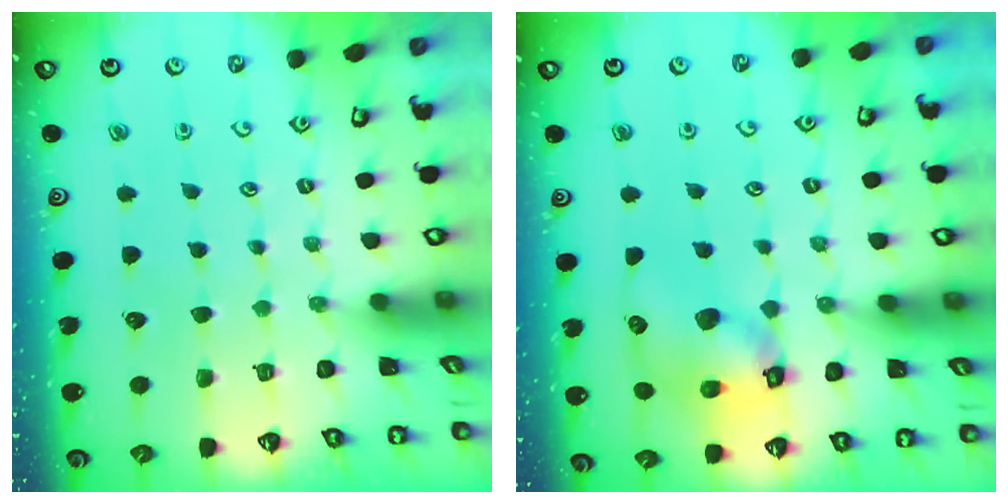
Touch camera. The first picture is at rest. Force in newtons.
{"total": 12.0, "press": 11.9, "slide": 1.6}